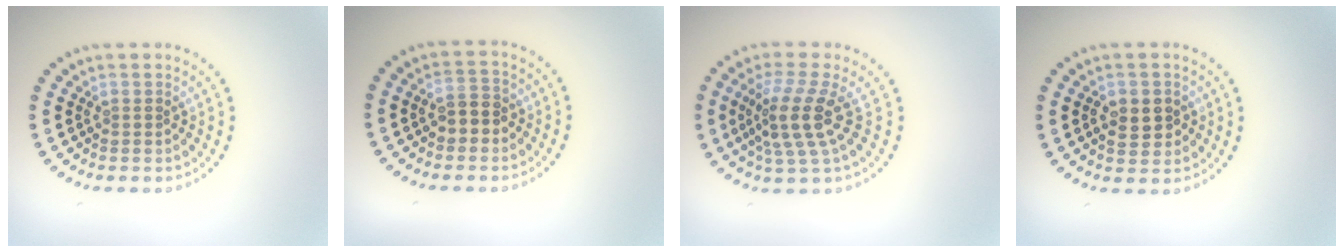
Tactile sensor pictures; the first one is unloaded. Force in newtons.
{"total": 2.4, "press": 2.3, "slide": 0.6}
{"total": 4.1, "press": 3.2, "slide": 2.6}
{"total": 2.8, "press": 2.8, "slide": 0.3}